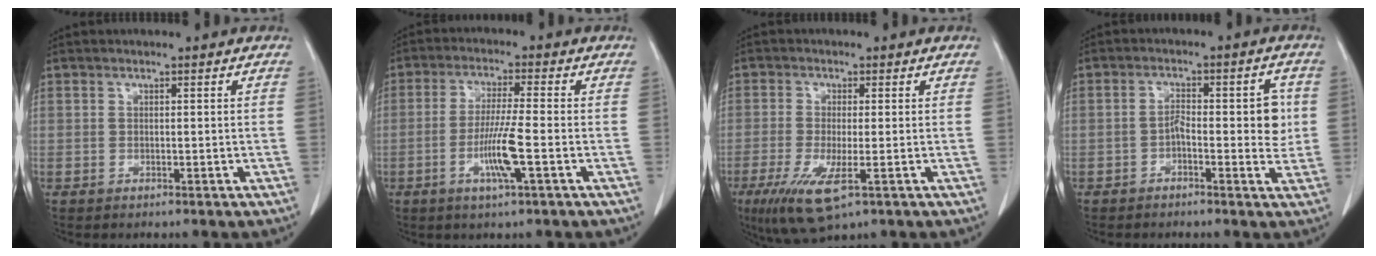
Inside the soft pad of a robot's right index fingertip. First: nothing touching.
{"total": 7.1, "force": [-2.3, -0.3, 6.7], "torque": [-0.129, -0.011, -0.045]}
{"total": 8.0, "force": [-3.4, 1.7, 7.0], "torque": [-0.140, -0.025, -0.056]}
{"total": 6.3, "force": [-0.5, 2.4, 5.8], "torque": [-0.074, 0.015, -0.008]}